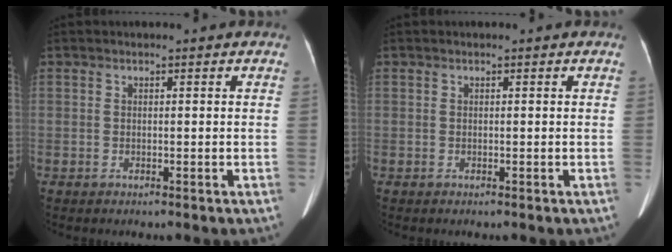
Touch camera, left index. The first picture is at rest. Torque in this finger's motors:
{"motor_torque": [0.00, 0.00, 0.00, 0.00]}